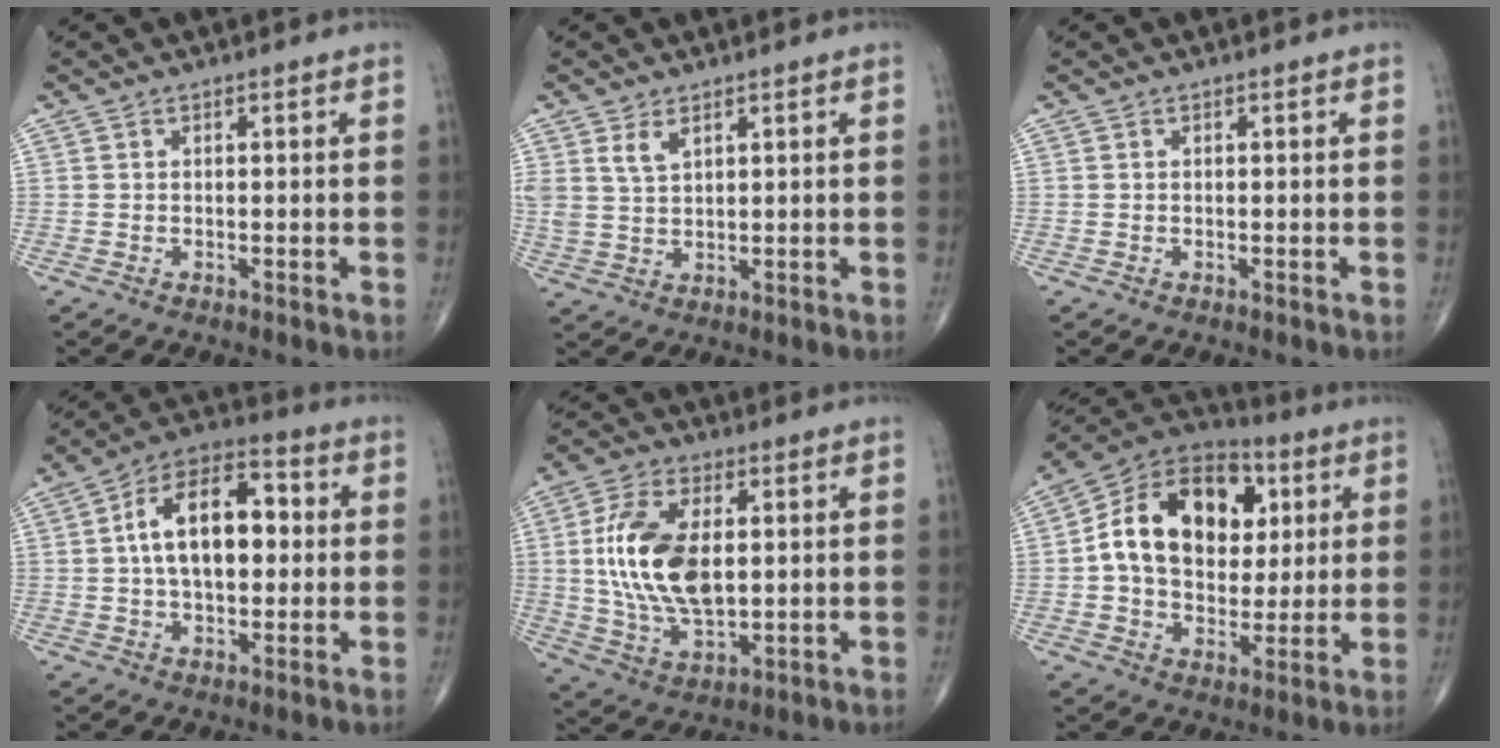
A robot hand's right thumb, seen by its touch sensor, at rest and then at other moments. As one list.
[{"total": 3.9, "force": [2.3, 2.0, 2.5], "torque": [-0.049, -0.010, 0.052]}, {"total": 0.0}, {"total": 15.6, "force": [1.6, 8.9, 12.8], "torque": [-0.194, 0.029, 0.018]}, {"total": 16.3, "force": [1.8, 8.8, 13.6], "torque": [-0.260, -0.006, 0.041]}, {"total": 20.8, "force": [3.9, 14.6, 14.2], "torque": [-0.206, 0.014, 0.062]}]